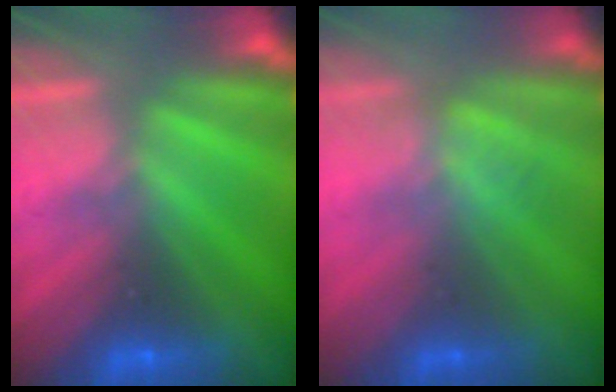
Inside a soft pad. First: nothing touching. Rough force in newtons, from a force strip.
{"total": 2.4}